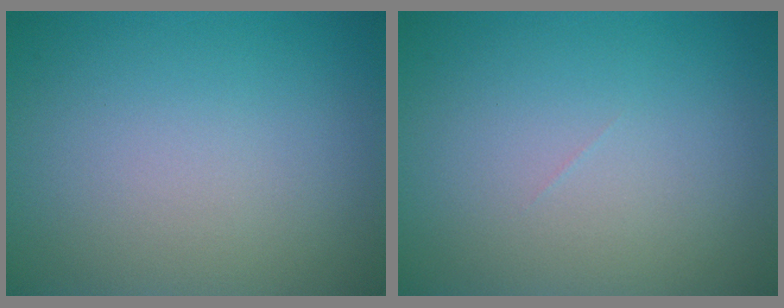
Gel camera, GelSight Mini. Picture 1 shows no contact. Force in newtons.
{"total": 0.0}